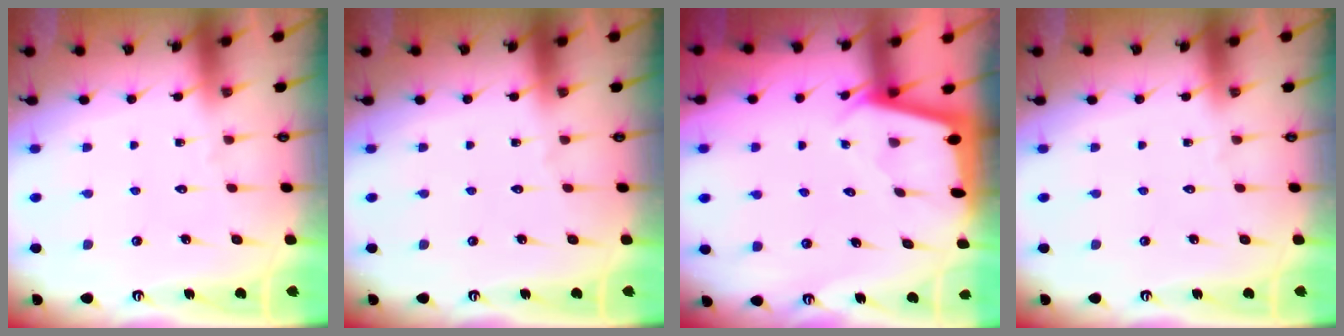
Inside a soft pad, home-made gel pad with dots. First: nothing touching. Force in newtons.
{"total": 0.0}
{"total": 2.1, "press": 2.1, "slide": 0.1}
{"total": 0.0}